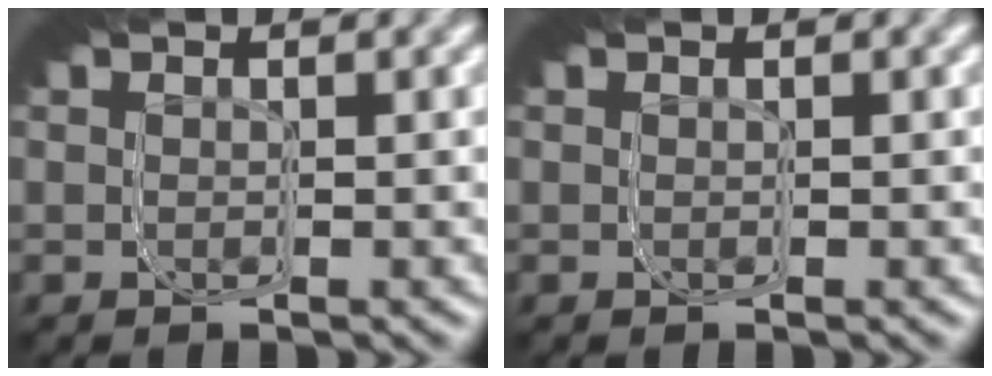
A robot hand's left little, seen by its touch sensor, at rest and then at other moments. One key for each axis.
{"total": 0.0}